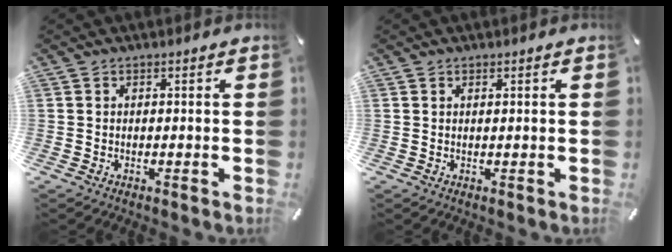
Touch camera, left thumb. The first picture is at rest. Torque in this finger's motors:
{"motor_torque": [0.28, 0.08, -0.17, -0.22, -0.05]}